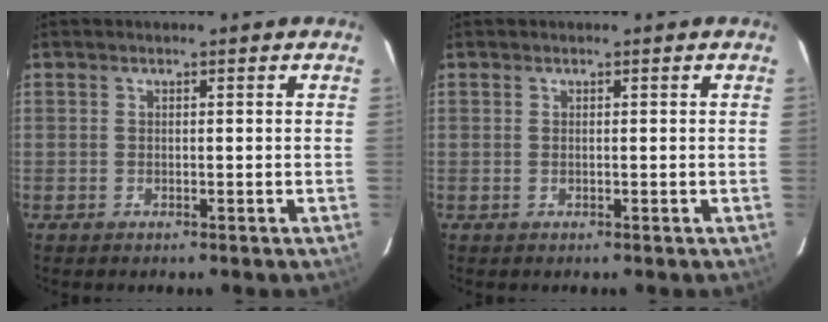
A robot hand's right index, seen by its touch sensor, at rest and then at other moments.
{"total": 0.0}